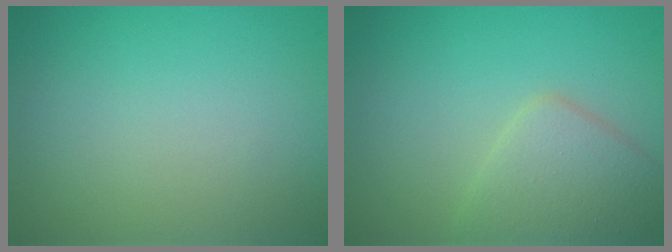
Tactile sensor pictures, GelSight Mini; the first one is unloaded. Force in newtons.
{"total": 3.5, "press": 3.5, "slide": 0.3}